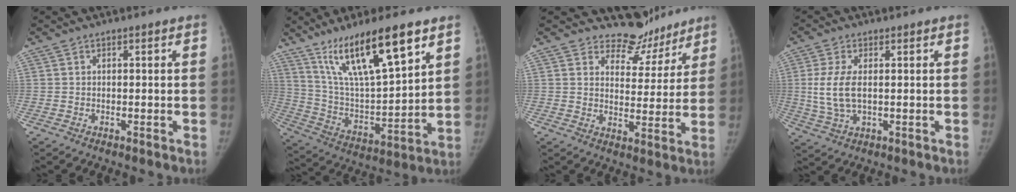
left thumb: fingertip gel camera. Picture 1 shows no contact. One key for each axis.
{"total": 19.6, "fx": 12.3, "fy": 4.6, "fz": 14.5, "tx": -0.234, "ty": -0.049, "tz": 0.234}
{"total": 8.3, "fx": 7.4, "fy": 3.9, "fz": 0.0, "tx": 0.037, "ty": -0.067, "tz": 0.106}
{"total": 7.3, "fx": 0.5, "fy": 3.7, "fz": 6.3, "tx": -0.146, "ty": -0.005, "tz": 0.014}